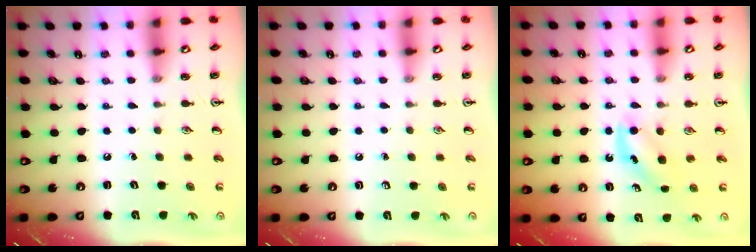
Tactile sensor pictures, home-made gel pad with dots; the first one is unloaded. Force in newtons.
{"total": 0.0}
{"total": 4.0, "press": 3.9, "slide": 0.9}